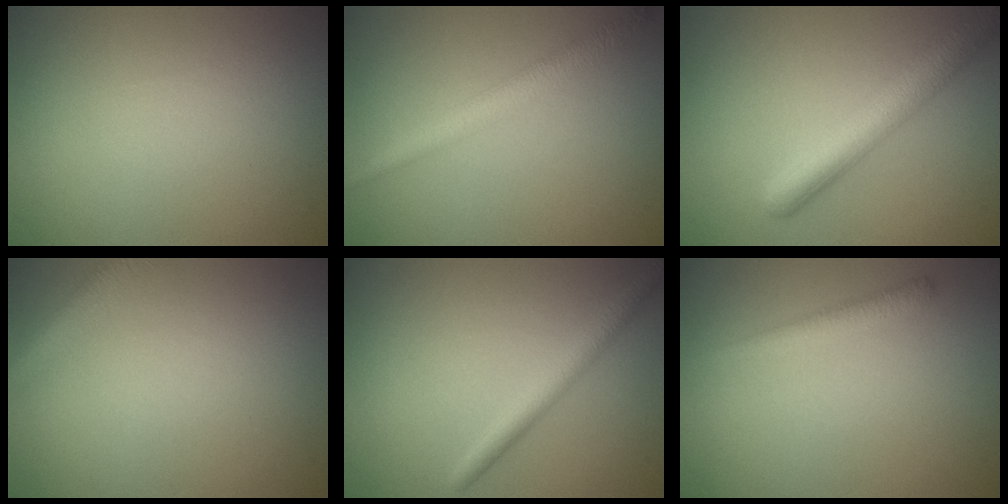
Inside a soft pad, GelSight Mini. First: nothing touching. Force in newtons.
{"total": 2.6, "press": 2.6, "slide": 0.1}
{"total": 5.0, "press": 5.0, "slide": 0.3}
{"total": 2.6, "press": 2.6, "slide": 0.2}
{"total": 2.3, "press": 2.3, "slide": 0.0}
{"total": 1.6, "press": 1.6, "slide": 0.1}